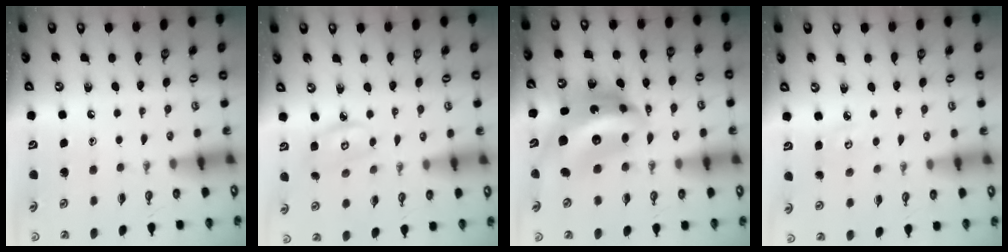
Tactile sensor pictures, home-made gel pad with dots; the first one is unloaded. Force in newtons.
{"total": 4.2, "press": 4.2, "slide": 0.3}
{"total": 15.5, "press": 15.4, "slide": 1.5}
{"total": 4.4, "press": 4.4, "slide": 0.4}